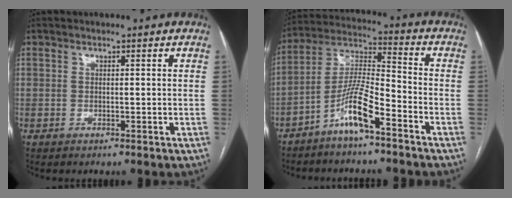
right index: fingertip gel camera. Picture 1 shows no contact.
{"total": 9.3, "force": [-5.6, 1.1, 7.3], "torque": [-0.156, 0.005, -0.112]}